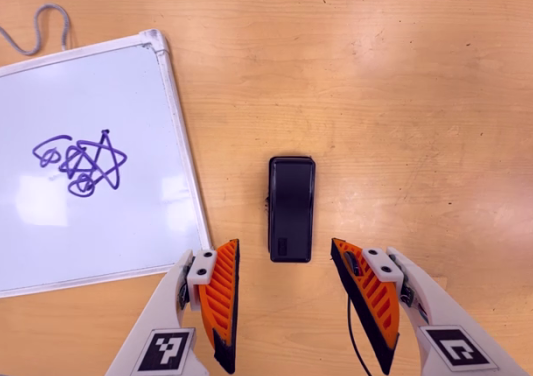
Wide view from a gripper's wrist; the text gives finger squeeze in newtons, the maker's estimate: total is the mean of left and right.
{"total": 0.0}